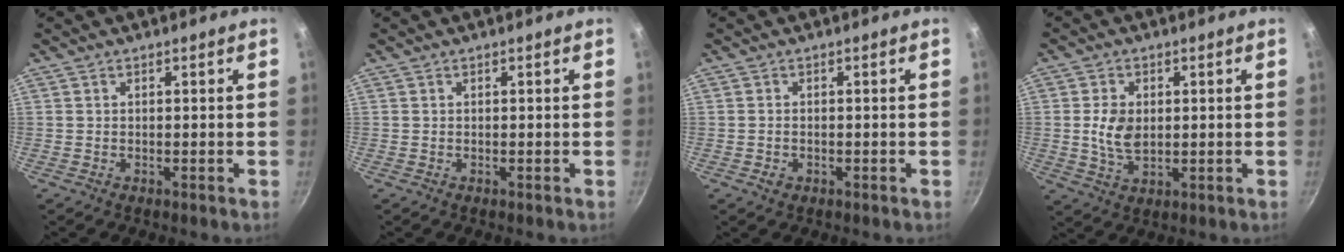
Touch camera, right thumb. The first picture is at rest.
{"total": 0.0}
{"total": 1.6, "force": [-0.6, 1.3, 0.8], "torque": [-0.013, 0.001, -0.009]}
{"total": 6.6, "force": [0.6, 4.4, 4.9], "torque": [-0.085, -0.008, 0.013]}